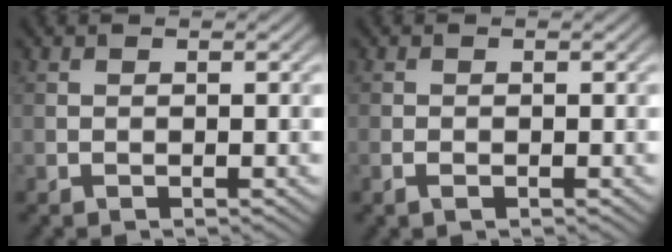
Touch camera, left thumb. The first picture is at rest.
{"total": 1.0, "force": [-0.5, 0.5, 0.7], "torque": [-0.017, 0.000, -0.010]}